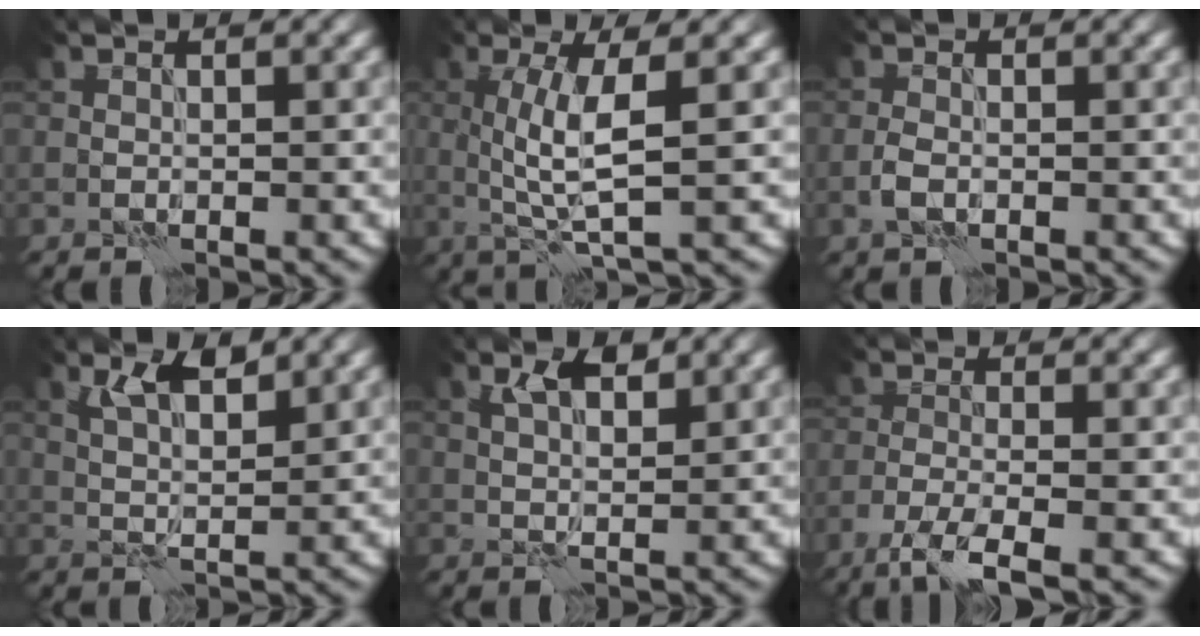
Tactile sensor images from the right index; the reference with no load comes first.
{"total": 4.9, "force": [0.6, 1.0, 4.7], "torque": [-0.093, -0.001, 0.013]}
{"total": 1.4, "force": [-0.6, 0.7, 1.1], "torque": [-0.022, 0.001, -0.015]}
{"total": 3.5, "force": [2.0, 1.1, 2.7], "torque": [-0.054, -0.001, 0.038]}
{"total": 2.9, "force": [1.6, 1.1, 2.2], "torque": [-0.039, 0.001, 0.030]}
{"total": 4.2, "force": [-2.7, 0.7, 3.1], "torque": [-0.058, -0.004, -0.062]}